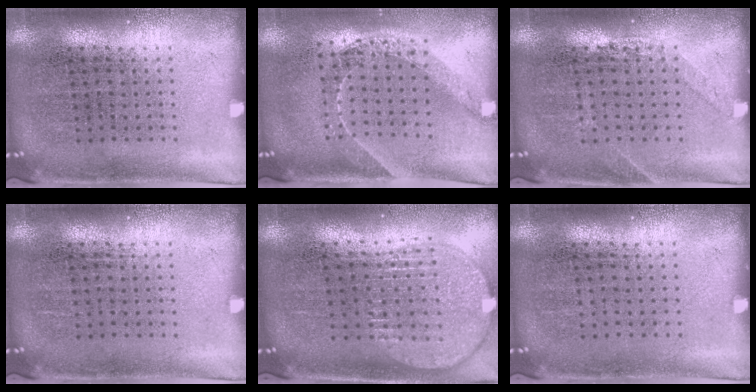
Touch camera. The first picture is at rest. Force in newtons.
{"total": 1.4, "press": 1.2, "slide": 0.7}
{"total": 1.1, "press": 1.1, "slide": 0.2}
{"total": 0.0}
{"total": 1.9, "press": 1.6, "slide": 1.0}
{"total": 0.0}